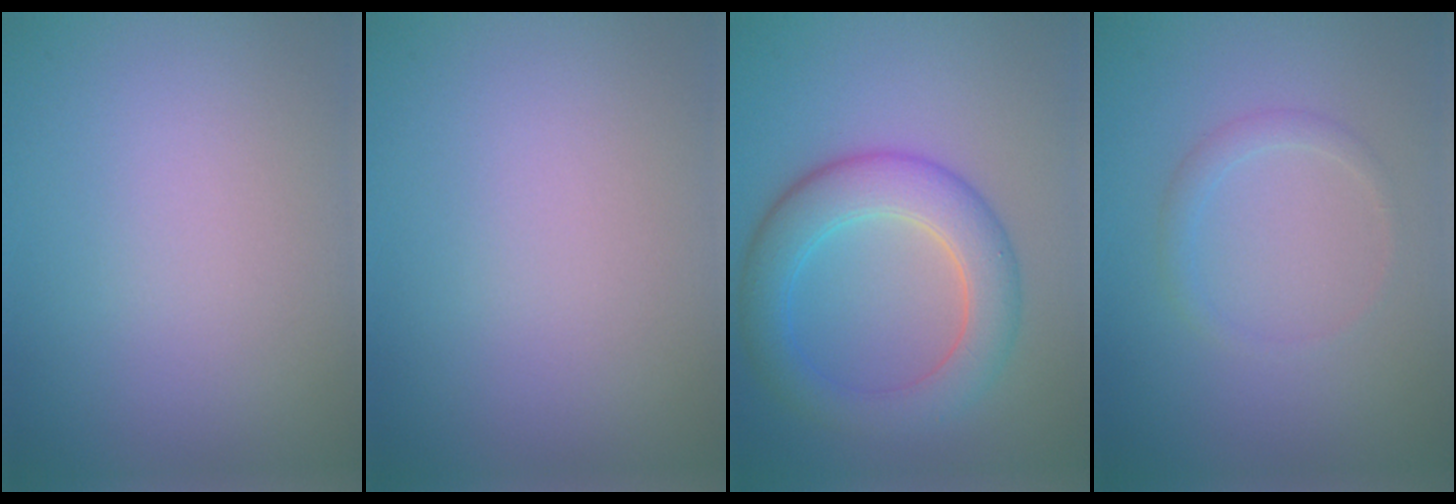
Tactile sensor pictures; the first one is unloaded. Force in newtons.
{"total": 0.0}
{"total": 5.9, "press": 5.9, "slide": 0.1}
{"total": 1.3, "press": 1.3, "slide": 0.0}